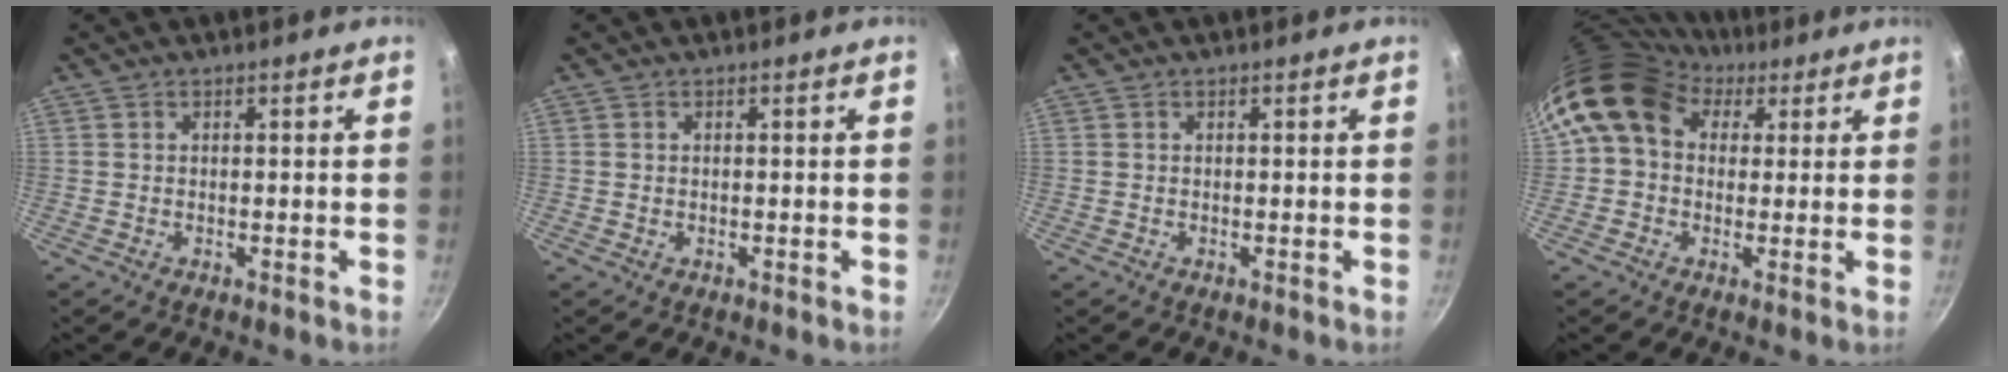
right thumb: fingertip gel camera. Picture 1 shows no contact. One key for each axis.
{"total": 0.0}
{"total": 0.0}
{"total": 13.0, "fx": 4.2, "fy": 10.3, "fz": 6.9, "tx": -0.103, "ty": 0.019, "tz": 0.054}